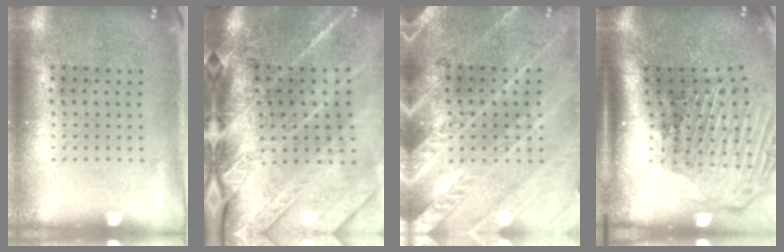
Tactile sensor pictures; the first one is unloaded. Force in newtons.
{"total": 4.0, "press": 3.4, "slide": 2.2}
{"total": 2.9, "press": 2.7, "slide": 1.1}
{"total": 3.0, "press": 2.1, "slide": 2.2}